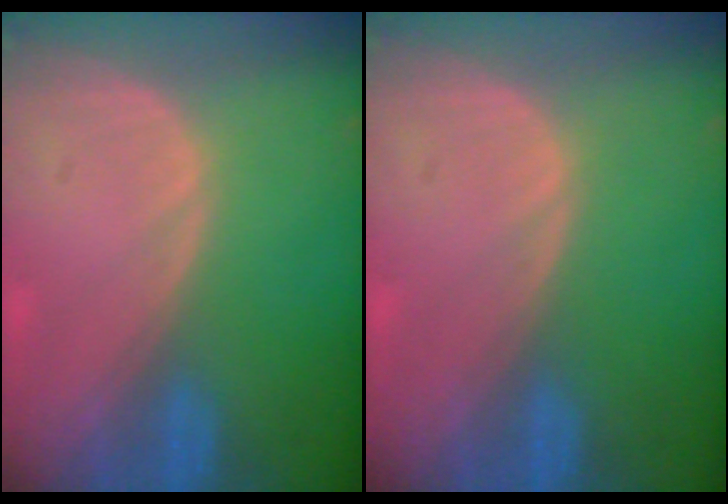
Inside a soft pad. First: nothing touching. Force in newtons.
{"total": 0.0}